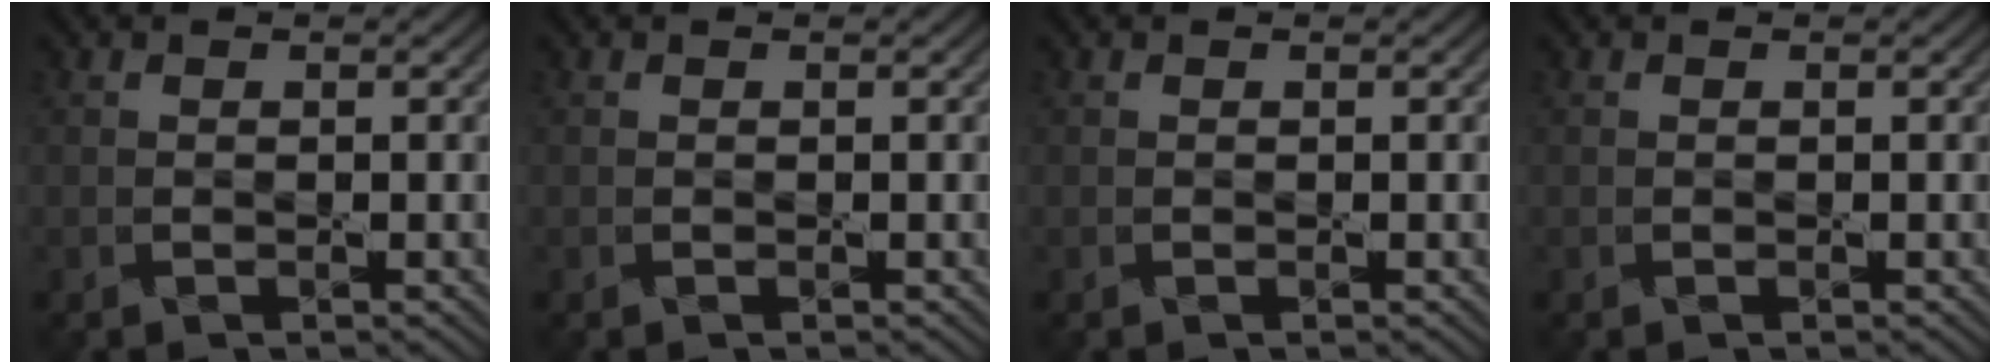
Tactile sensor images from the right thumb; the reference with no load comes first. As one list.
[{"total": 0.0}, {"total": 0.0}, {"total": 0.0}]